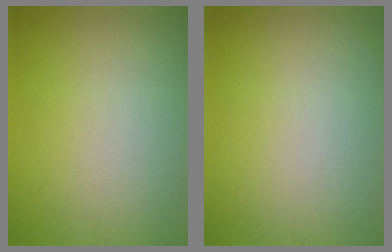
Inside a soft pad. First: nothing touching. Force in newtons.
{"total": 0.0}